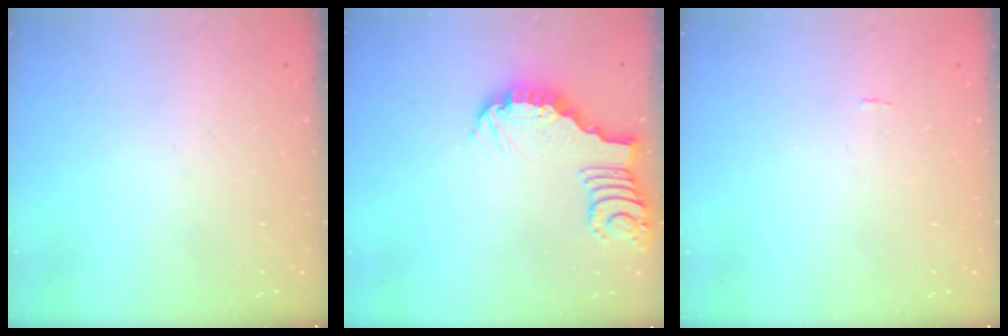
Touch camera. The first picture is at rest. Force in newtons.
{"total": 3.9, "press": 3.9, "slide": 0.4}
{"total": 0.7, "press": 0.7, "slide": 0.0}